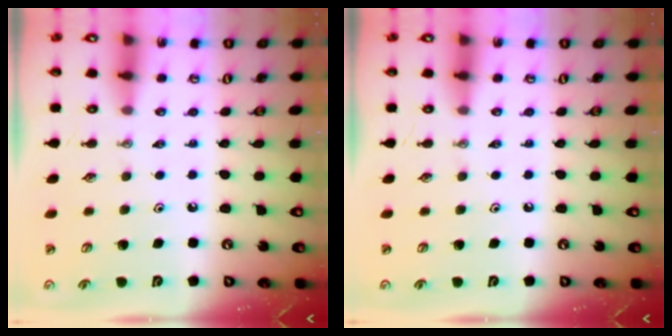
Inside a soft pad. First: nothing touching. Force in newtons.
{"total": 0.0}